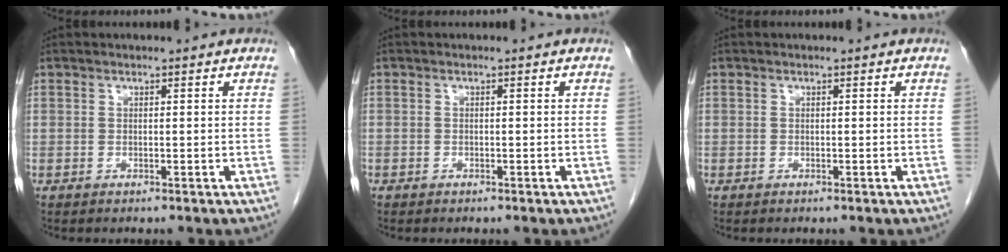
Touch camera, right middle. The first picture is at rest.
{"total": 0.0}
{"total": 0.0}